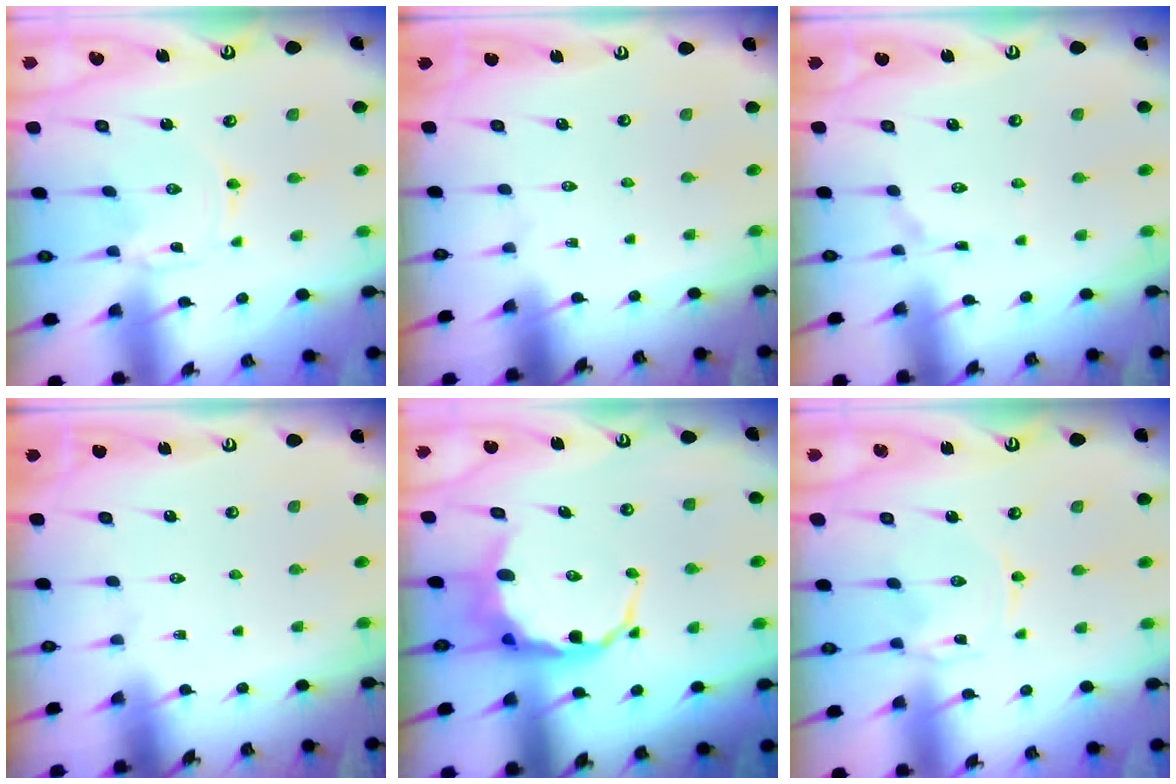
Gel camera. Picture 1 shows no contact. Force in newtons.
{"total": 0.0}
{"total": 2.9, "press": 2.9, "slide": 0.3}
{"total": 0.0}
{"total": 8.6, "press": 8.3, "slide": 1.9}
{"total": 0.0}